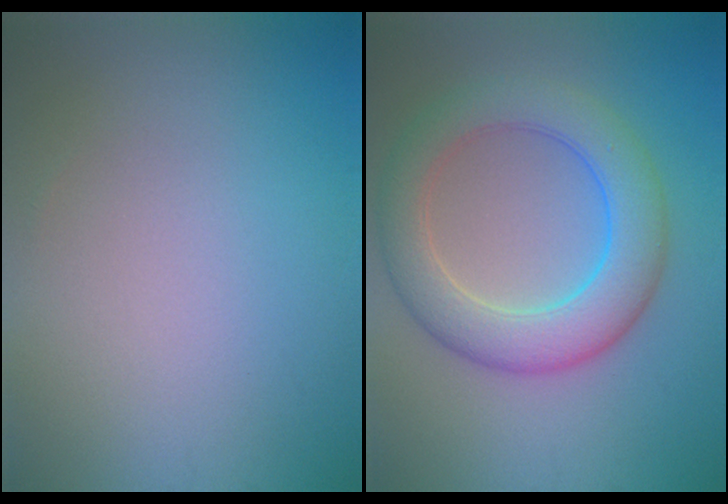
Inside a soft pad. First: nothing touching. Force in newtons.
{"total": 6.8, "press": 6.8, "slide": 0.0}